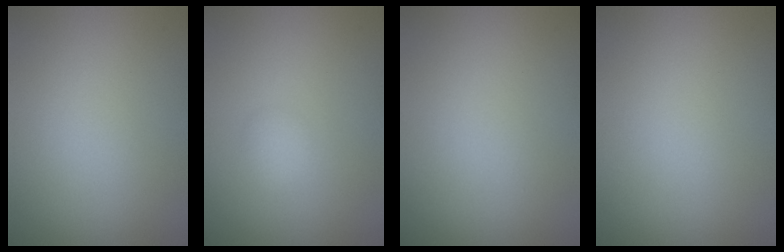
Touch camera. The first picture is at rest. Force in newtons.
{"total": 1.2, "press": 1.2, "slide": 0.0}
{"total": 0.0}
{"total": 0.0}